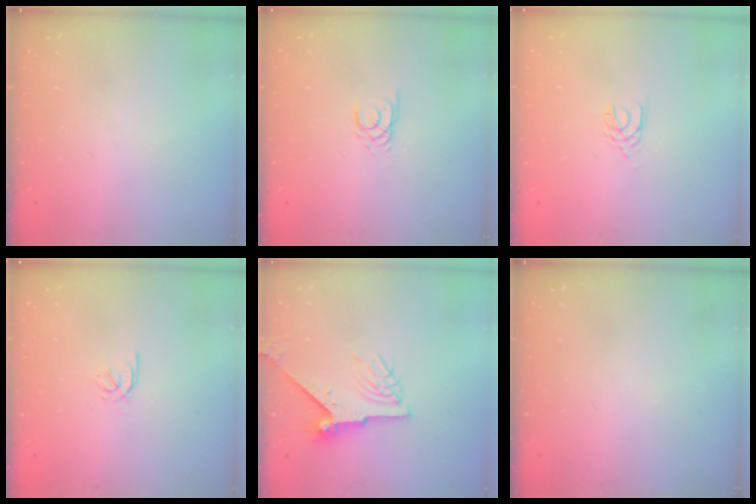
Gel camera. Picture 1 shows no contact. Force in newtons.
{"total": 2.2, "press": 2.2, "slide": 0.2}
{"total": 2.4, "press": 2.3, "slide": 0.4}
{"total": 2.0, "press": 1.9, "slide": 0.6}
{"total": 8.4, "press": 8.4, "slide": 0.6}
{"total": 0.0}